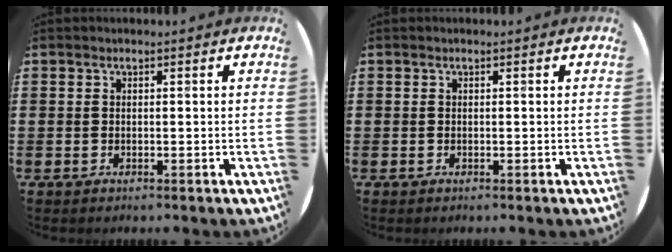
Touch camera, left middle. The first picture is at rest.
{"total": 0.0}